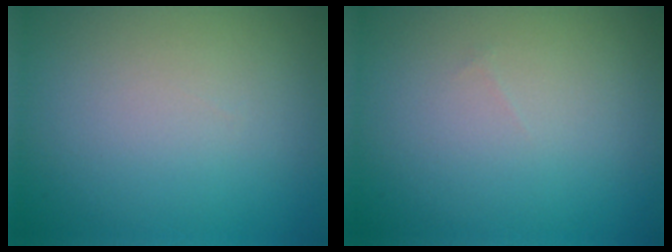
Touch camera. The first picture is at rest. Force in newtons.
{"total": 0.0}